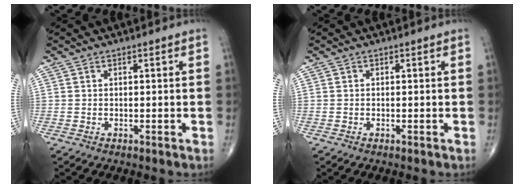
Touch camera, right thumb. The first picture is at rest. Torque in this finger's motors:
{"motor_torque": [-0.08, 0.02, 0.01, 0.03, 0.00]}